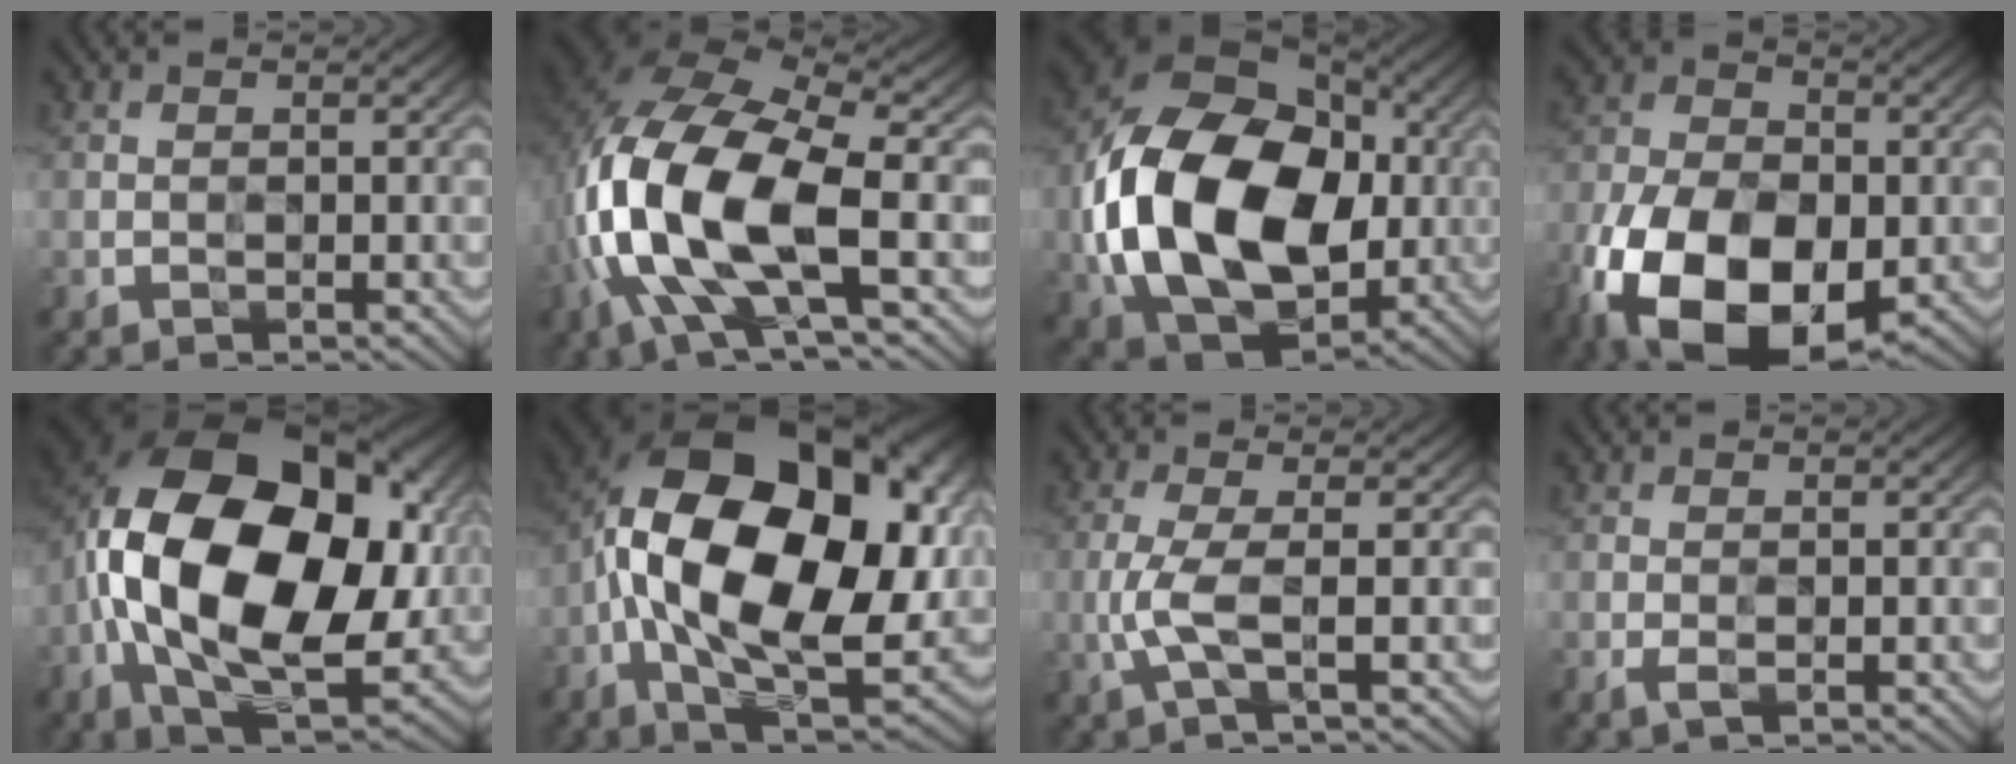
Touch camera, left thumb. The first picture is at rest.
{"total": 16.6, "force": [-3.6, 7.9, 14.2], "torque": [-0.334, -0.016, -0.065]}
{"total": 20.4, "force": [-1.3, 14.1, 14.7], "torque": [-0.337, -0.011, -0.018]}
{"total": 18.1, "force": [-7.7, 10.6, 12.6], "torque": [-0.259, -0.038, -0.137]}
{"total": 21.0, "force": [1.3, 13.5, 16.0], "torque": [-0.340, -0.030, 0.041]}
{"total": 21.4, "force": [1.3, 12.6, 17.2], "torque": [-0.337, -0.018, 0.034]}
{"total": 4.1, "force": [-0.8, 0.8, 3.9], "torque": [-0.093, 0.007, -0.024]}
{"total": 1.0, "force": [-0.3, 0.2, 0.9], "torque": [-0.022, 0.001, -0.008]}